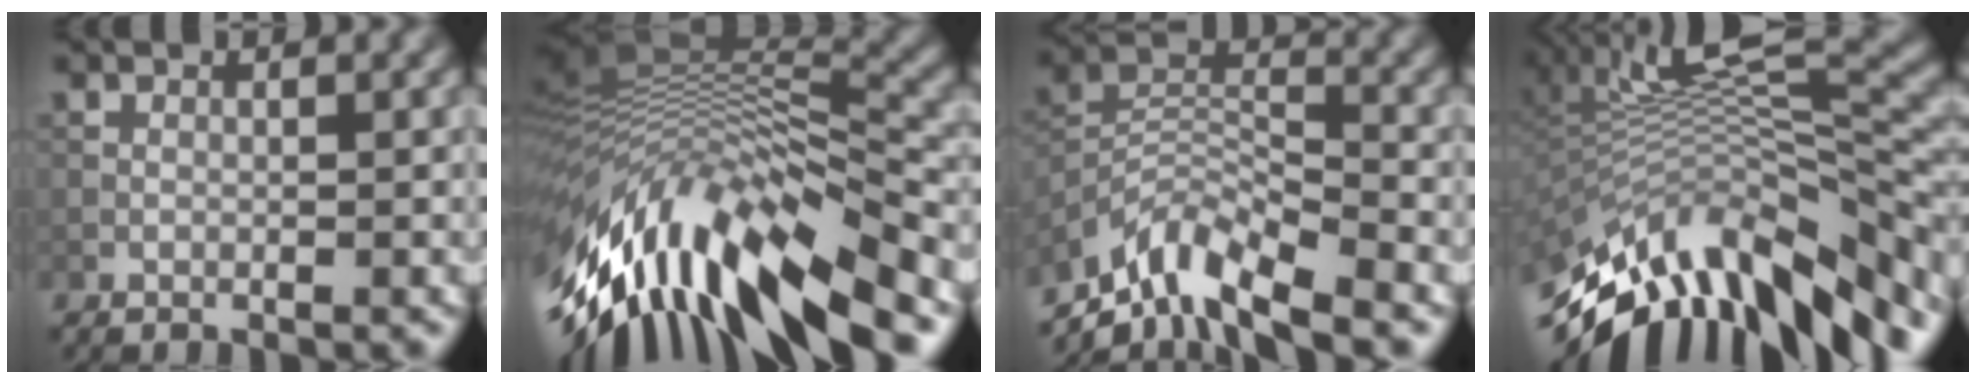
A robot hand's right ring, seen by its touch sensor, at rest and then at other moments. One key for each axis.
{"total": 14.4, "fx": -5.7, "fy": 5.2, "fz": 12.2, "tx": -0.234, "ty": 0.012, "tz": -0.093}
{"total": 7.4, "fx": -6.1, "fy": 1.9, "fz": 3.7, "tx": -0.070, "ty": -0.005, "tz": -0.124}
{"total": 14.2, "fx": -5.0, "fy": 5.3, "fz": 12.1, "tx": -0.221, "ty": 0.023, "tz": -0.086}